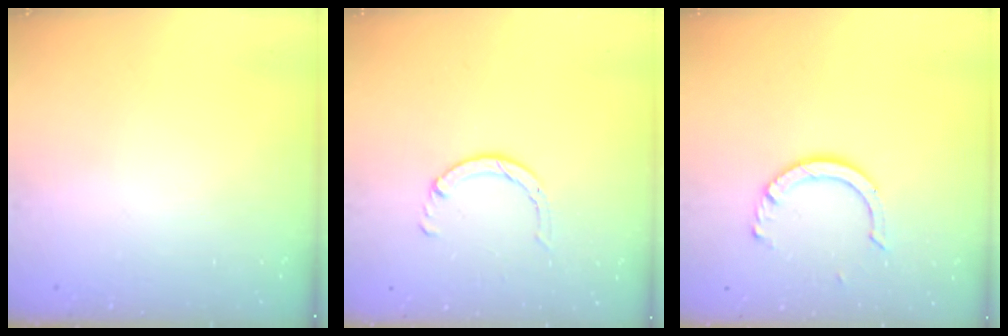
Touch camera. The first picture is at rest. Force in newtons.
{"total": 3.6, "press": 3.5, "slide": 0.4}
{"total": 8.4, "press": 8.3, "slide": 0.7}